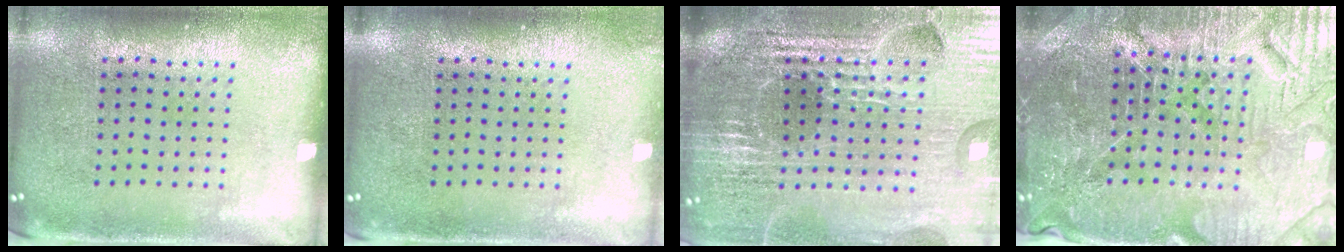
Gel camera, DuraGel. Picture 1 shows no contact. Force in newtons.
{"total": 0.7, "press": 0.7, "slide": 0.1}
{"total": 6.4, "press": 5.6, "slide": 3.0}
{"total": 5.0, "press": 4.7, "slide": 1.7}